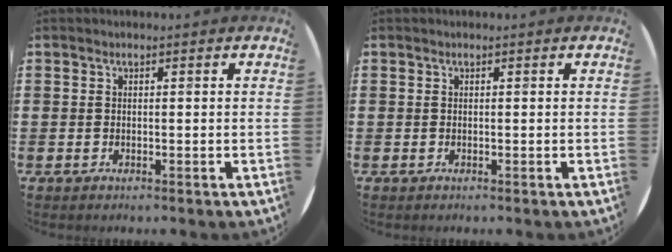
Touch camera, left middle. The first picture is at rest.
{"total": 0.0}